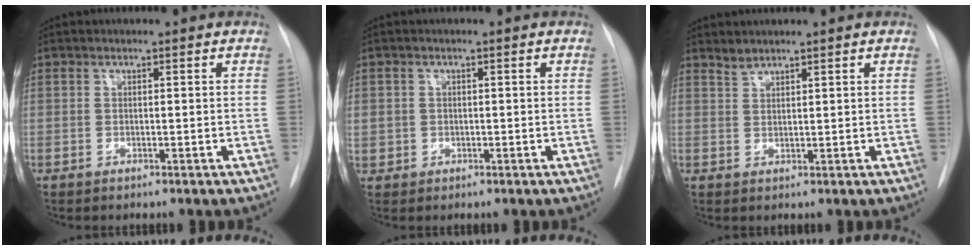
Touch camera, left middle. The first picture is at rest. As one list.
[{"total": 2.4, "force": [0.0, 2.3, 0.6], "torque": [-0.013, 0.004, 0.008]}, {"total": 1.5, "force": [1.5, 0.1, 0.1], "torque": [-0.001, 0.000, 0.032]}]